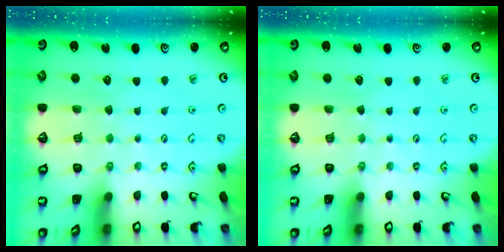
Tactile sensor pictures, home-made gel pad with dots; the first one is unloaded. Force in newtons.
{"total": 0.0}